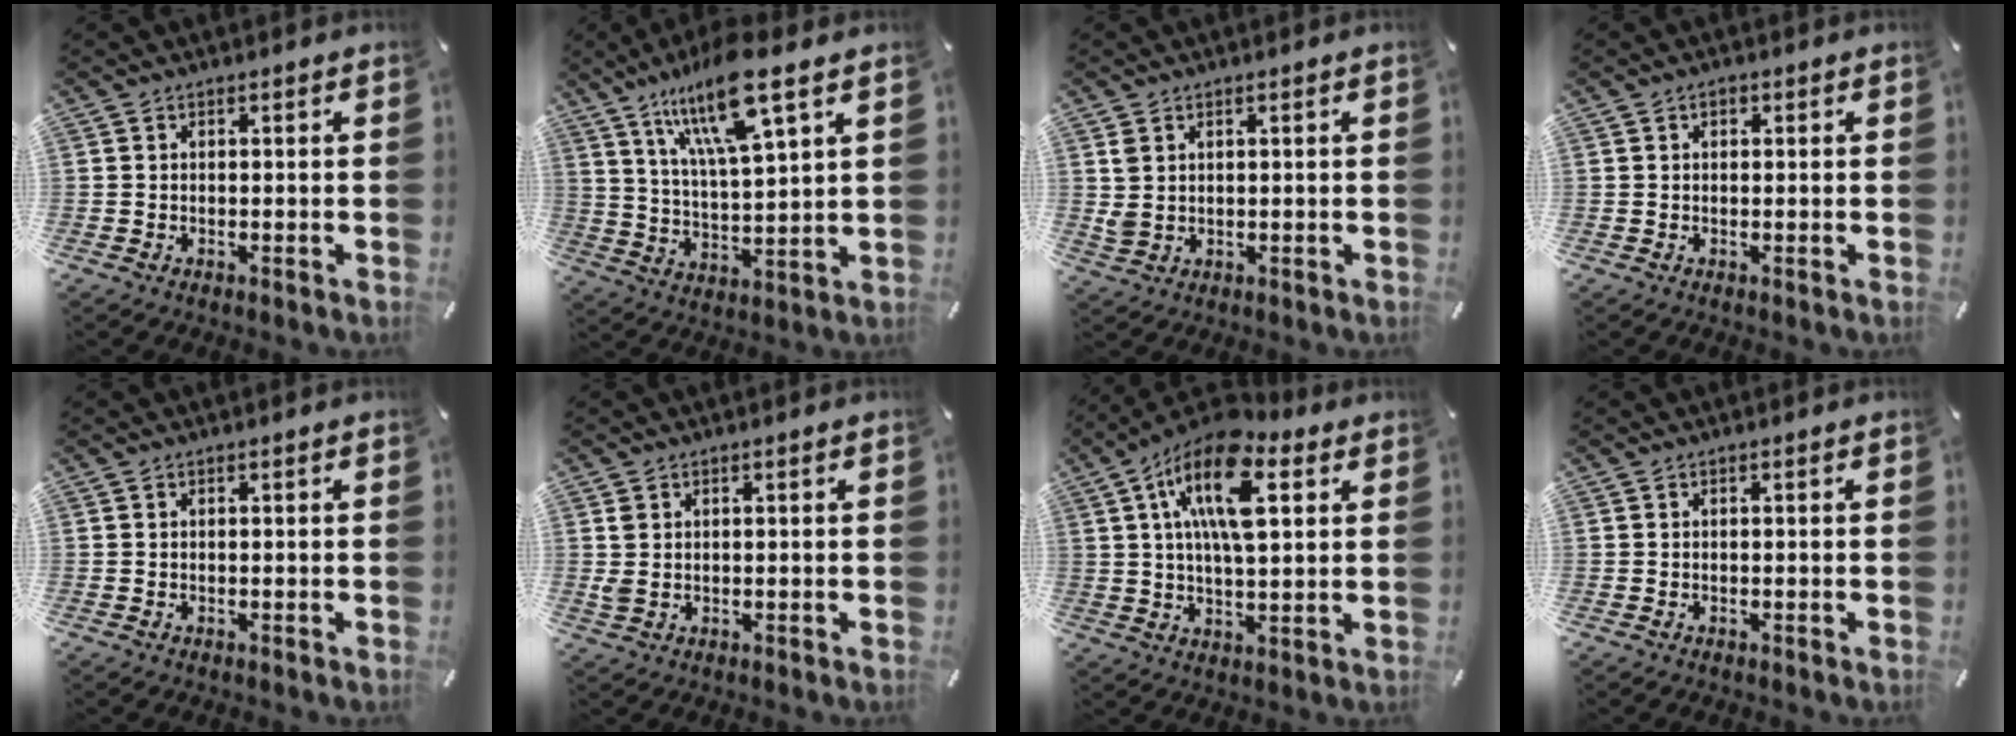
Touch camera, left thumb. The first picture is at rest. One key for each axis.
{"total": 16.1, "fx": 10.4, "fy": 4.2, "fz": 11.6, "tx": -0.230, "ty": -0.037, "tz": 0.174}
{"total": 3.2, "fx": 1.4, "fy": 2.4, "fz": 1.6, "tx": -0.033, "ty": 0.002, "tz": 0.028}
{"total": 1.1, "fx": 0.5, "fy": 0.8, "fz": 0.6, "tx": -0.013, "ty": 0.005, "tz": 0.007}
{"total": 0.0}
{"total": 2.0, "fx": 0.7, "fy": 1.5, "fz": 1.1, "tx": -0.014, "ty": 0.000, "tz": 0.011}
{"total": 17.0, "fx": 6.9, "fy": 7.8, "fz": 13.4, "tx": -0.250, "ty": -0.012, "tz": 0.115}
{"total": 0.0}